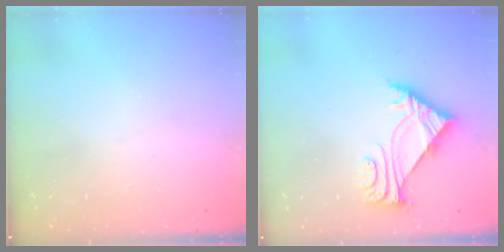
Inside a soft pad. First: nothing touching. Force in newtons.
{"total": 6.0, "press": 6.0, "slide": 0.5}